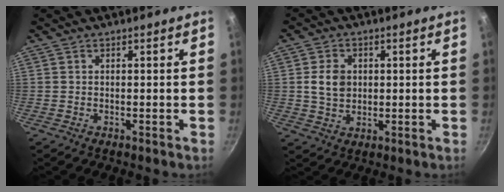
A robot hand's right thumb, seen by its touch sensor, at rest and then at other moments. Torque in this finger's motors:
{"motor_torque": [1.38, 1.42, 0.93, -0.53, 0.08]}